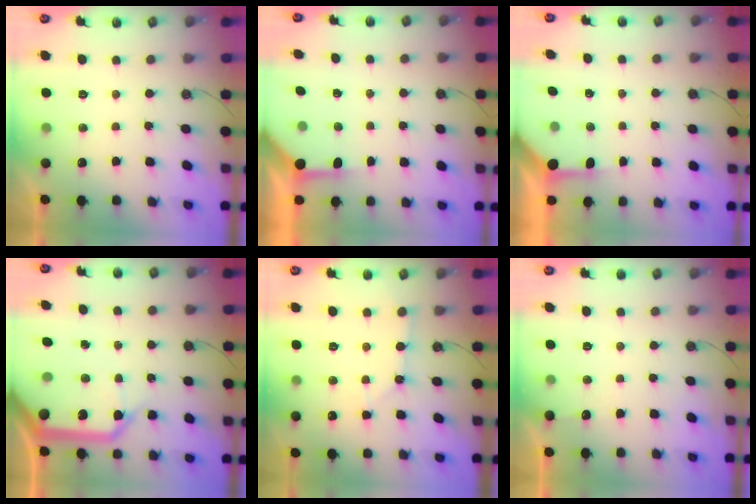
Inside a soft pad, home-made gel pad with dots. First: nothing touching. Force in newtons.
{"total": 3.8, "press": 3.7, "slide": 0.4}
{"total": 3.5, "press": 3.5, "slide": 0.3}
{"total": 21.5, "press": 21.3, "slide": 3.1}
{"total": 3.6, "press": 3.6, "slide": 0.4}
{"total": 2.8, "press": 2.8, "slide": 0.4}